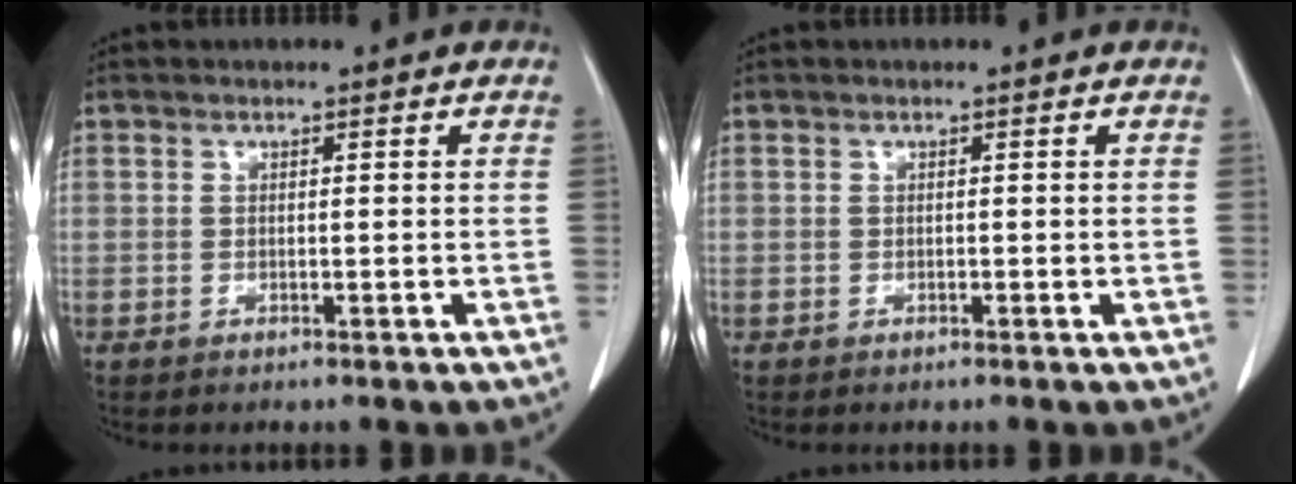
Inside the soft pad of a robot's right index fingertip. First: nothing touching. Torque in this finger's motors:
{"motor_torque": [0.09, -0.13, 0.02, 0.01]}